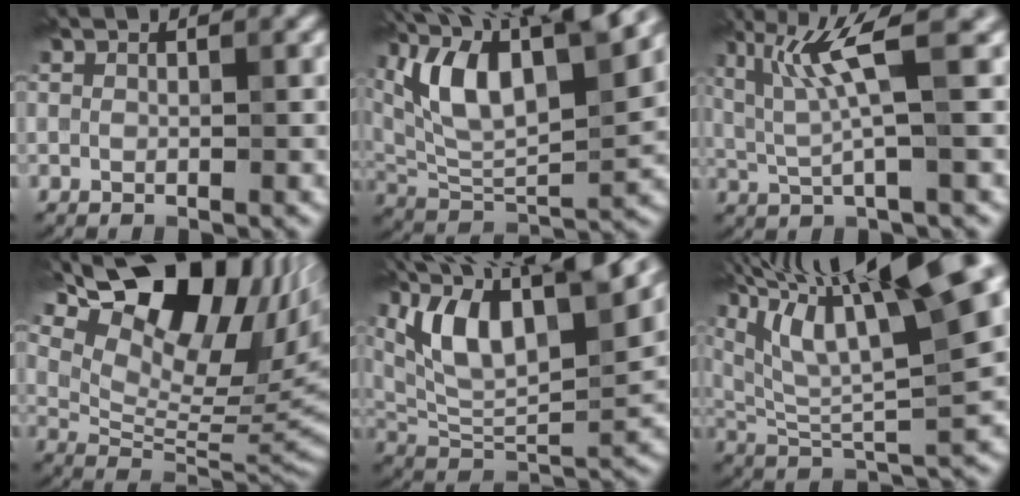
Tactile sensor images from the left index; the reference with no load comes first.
{"total": 11.8, "force": [5.0, 4.5, 9.7], "torque": [-0.167, 0.016, 0.093]}
{"total": 4.8, "force": [0.8, 0.2, 4.7], "torque": [-0.108, 0.004, 0.028]}
{"total": 14.3, "force": [7.6, 6.9, 10.0], "torque": [-0.171, 0.028, 0.145]}
{"total": 12.9, "force": [6.4, 4.8, 10.2], "torque": [-0.182, 0.022, 0.117]}
{"total": 16.6, "force": [8.7, 4.5, 13.4], "torque": [-0.246, 0.036, 0.160]}